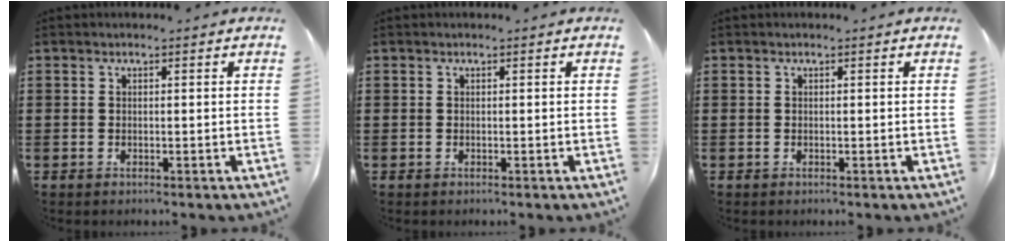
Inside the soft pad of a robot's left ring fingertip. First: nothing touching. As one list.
[{"total": 0.0}, {"total": 0.0}]